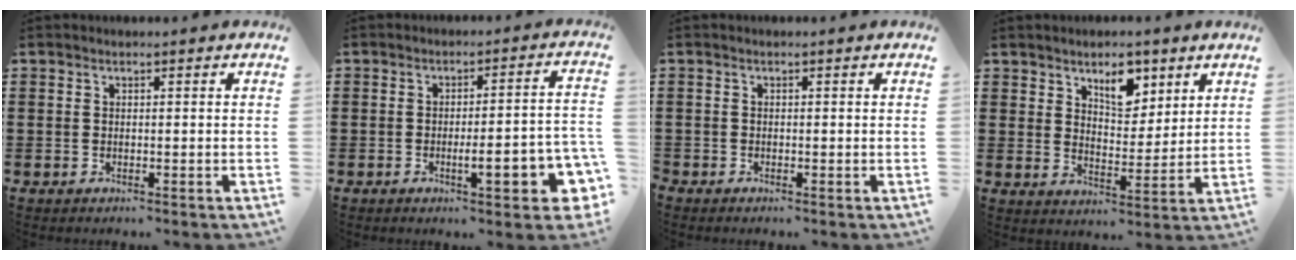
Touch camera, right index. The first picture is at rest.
{"total": 7.8, "force": [-2.5, 2.1, 7.1], "torque": [-0.100, -0.009, -0.041]}
{"total": 0.7, "force": [-0.7, 0.3, 0.0], "torque": [-0.002, 0.002, -0.015]}
{"total": 6.5, "force": [4.2, 3.3, 3.6], "torque": [-0.053, -0.004, 0.070]}